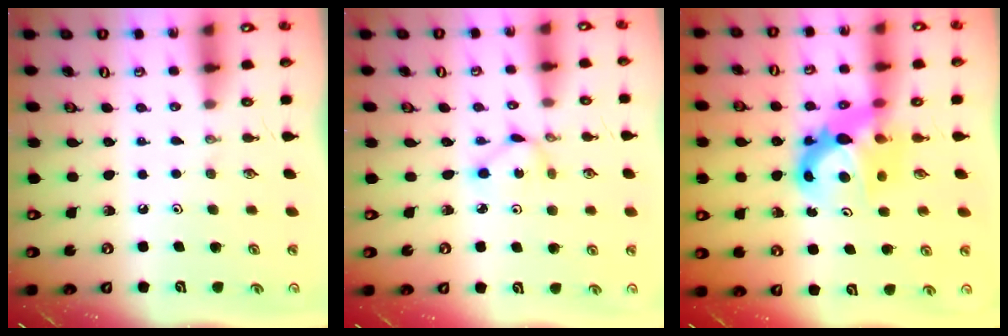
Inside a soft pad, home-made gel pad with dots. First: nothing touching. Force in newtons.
{"total": 2.6, "press": 2.6, "slide": 0.1}
{"total": 8.7, "press": 8.7, "slide": 0.7}